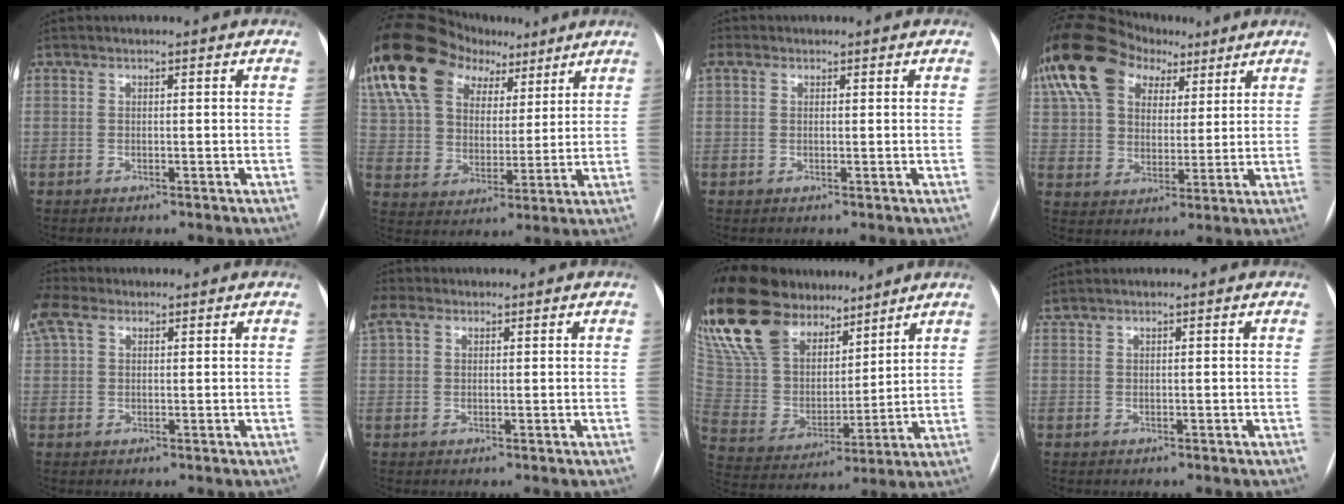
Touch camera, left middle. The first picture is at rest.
{"total": 26.4, "force": [15.8, 16.5, 13.3], "torque": [-0.318, 0.097, 0.285]}
{"total": 1.9, "force": [0.9, 1.3, 0.9], "torque": [-0.031, 0.022, 0.021]}
{"total": 17.4, "force": [9.5, 11.5, 9.1], "torque": [-0.195, 0.066, 0.169]}
{"total": 6.0, "force": [3.5, 3.4, 3.4], "torque": [-0.095, 0.039, 0.078]}
{"total": 4.3, "force": [2.4, 2.7, 2.2], "torque": [-0.063, 0.032, 0.056]}
{"total": 21.4, "force": [15.8, 10.5, 10.0], "torque": [-0.223, 0.039, 0.290]}
{"total": 0.9, "force": [0.8, -0.2, 0.4], "torque": [-0.018, 0.015, 0.025]}